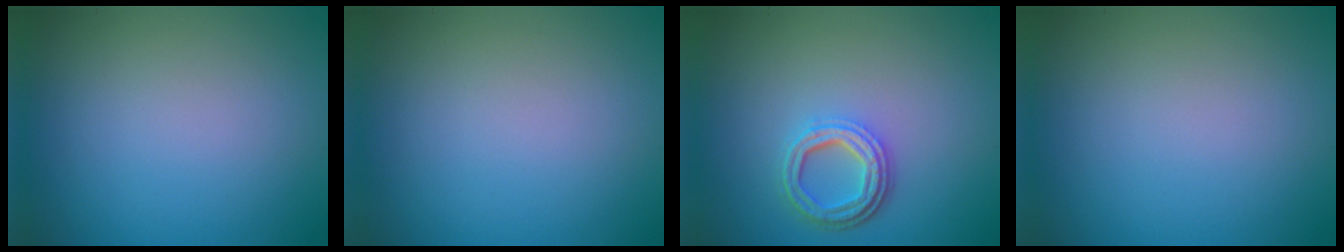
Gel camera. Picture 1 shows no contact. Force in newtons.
{"total": 0.0}
{"total": 3.9, "press": 3.0, "slide": 2.5}
{"total": 0.0}